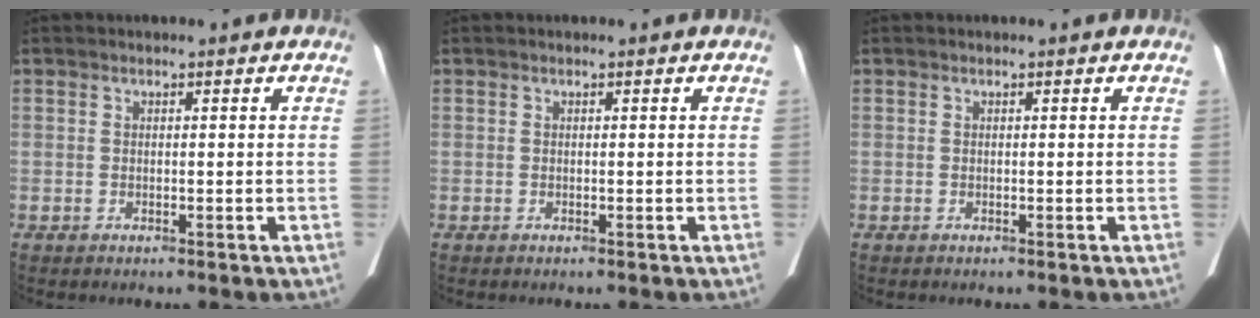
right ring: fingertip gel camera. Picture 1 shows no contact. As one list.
[{"total": 0.0}, {"total": 0.0}]